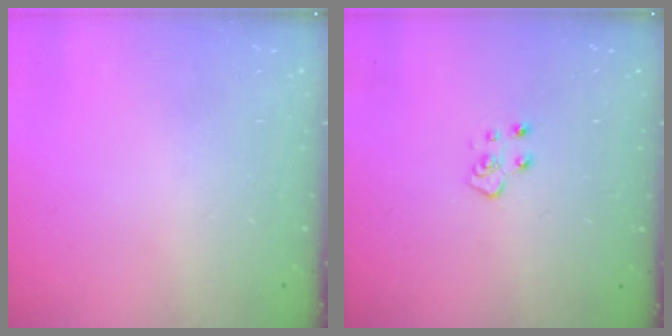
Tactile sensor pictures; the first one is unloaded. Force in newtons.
{"total": 5.4, "press": 5.4, "slide": 0.4}